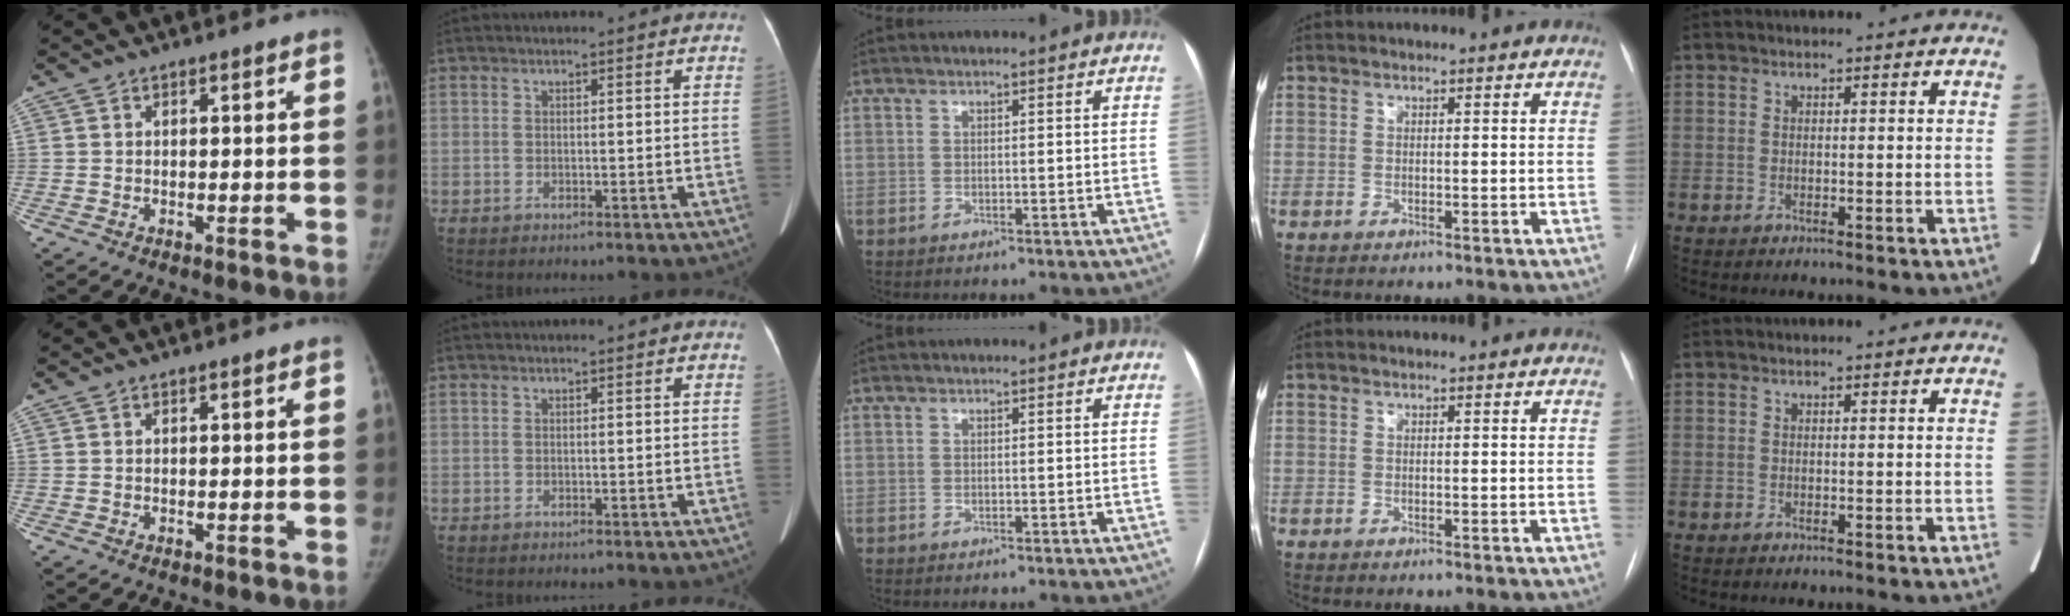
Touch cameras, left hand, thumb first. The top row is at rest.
{}